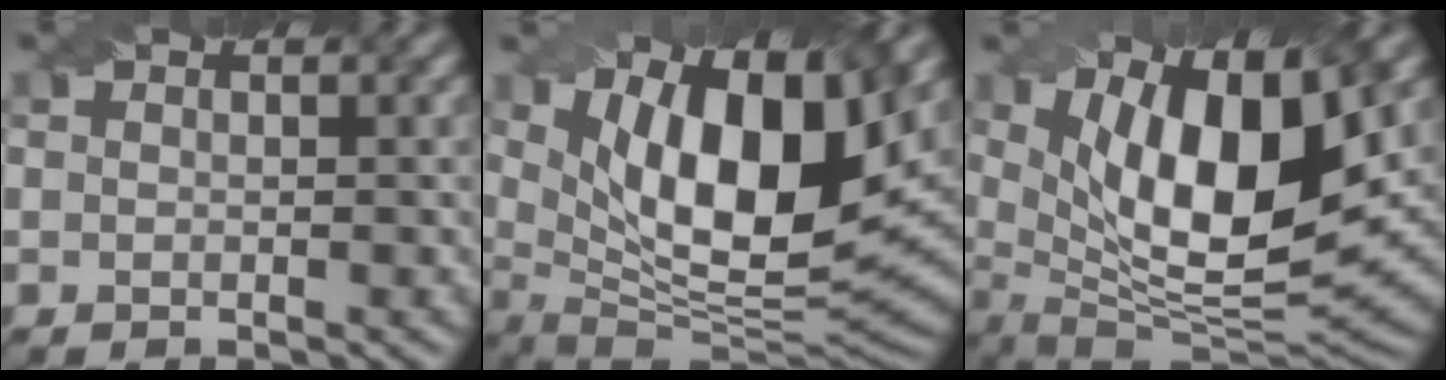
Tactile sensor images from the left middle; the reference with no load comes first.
{"total": 14.3, "force": [5.3, 5.6, 12.1], "torque": [-0.196, -0.002, 0.092]}
{"total": 13.4, "force": [4.5, 5.1, 11.6], "torque": [-0.185, -0.006, 0.078]}